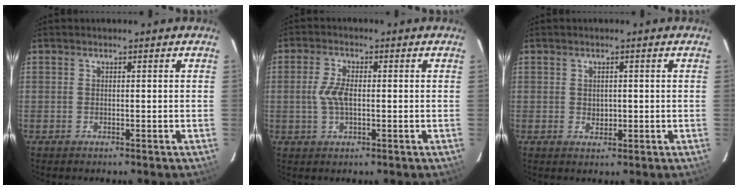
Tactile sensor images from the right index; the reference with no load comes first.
{"total": 4.5, "force": [-0.3, 2.0, 4.0], "torque": [-0.086, 0.003, -0.005]}
{"total": 1.8, "force": [0.1, 1.5, 0.9], "torque": [-0.013, 0.000, 0.004]}